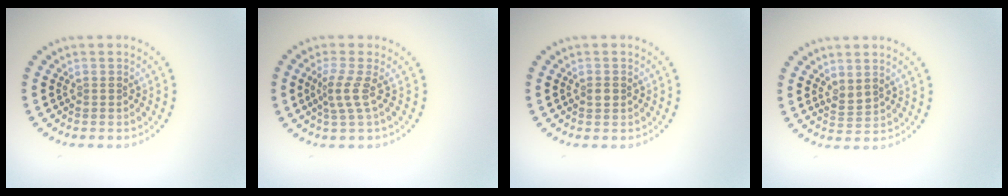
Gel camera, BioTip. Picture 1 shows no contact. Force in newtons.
{"total": 2.2, "press": 1.5, "slide": 1.6}
{"total": 1.2, "press": 1.2, "slide": 0.2}
{"total": 1.3, "press": 1.2, "slide": 0.6}